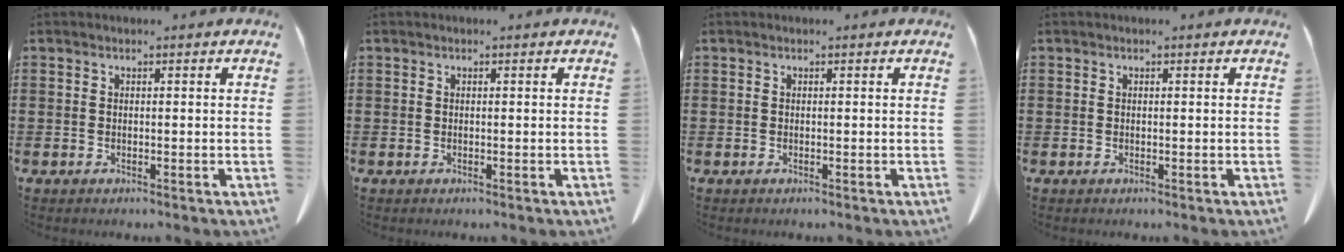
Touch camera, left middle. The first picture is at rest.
{"total": 0.0}
{"total": 0.0}
{"total": 0.0}